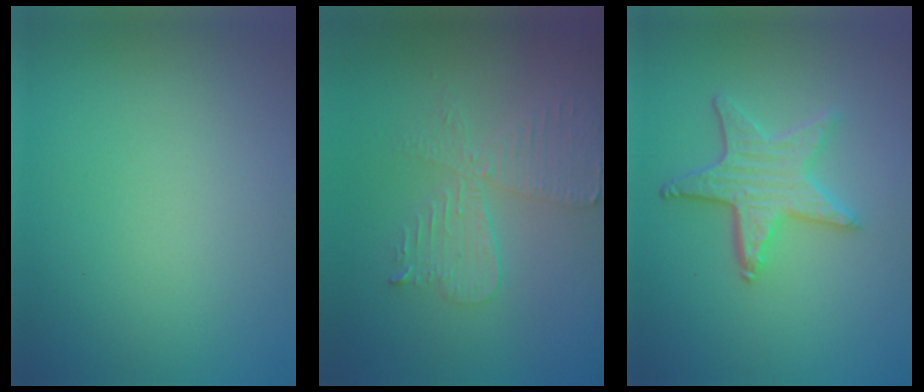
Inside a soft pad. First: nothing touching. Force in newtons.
{"total": 4.2, "press": 3.6, "slide": 2.0}
{"total": 4.5, "press": 3.8, "slide": 2.4}